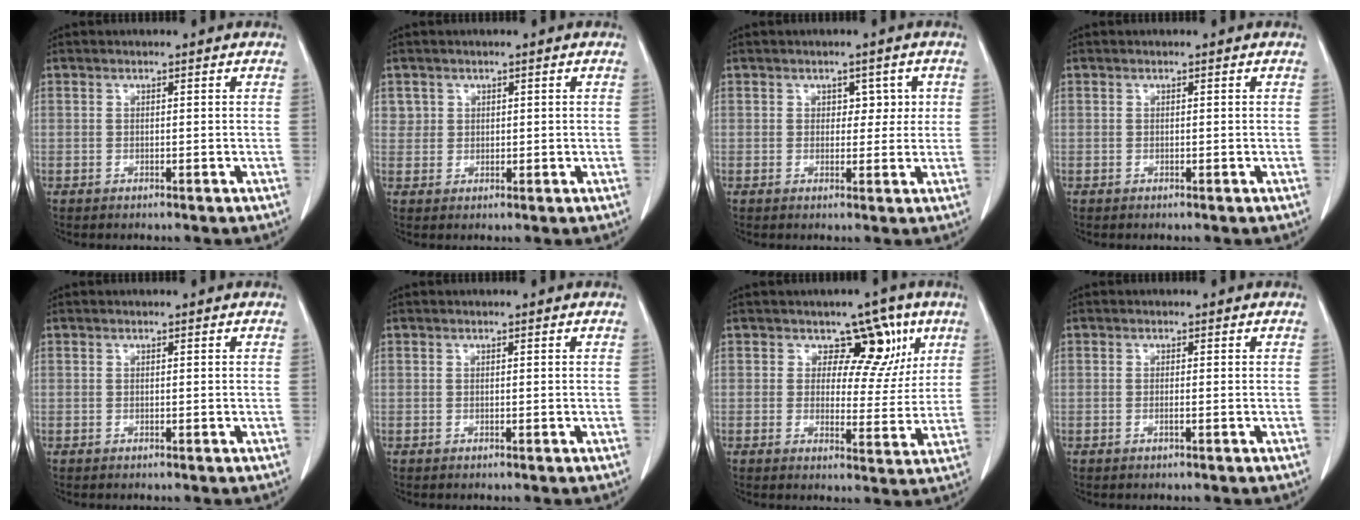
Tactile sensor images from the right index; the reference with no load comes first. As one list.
[{"total": 2.1, "force": [1.0, 1.8, -0.1], "torque": [0.017, 0.000, 0.011]}, {"total": 2.7, "force": [0.8, 1.9, 1.8], "torque": [-0.012, 0.007, 0.009]}, {"total": 0.0}, {"total": 0.0}, {"total": 0.0}, {"total": 7.2, "force": [3.5, 5.0, 3.7], "torque": [-0.019, 0.004, 0.044]}, {"total": 0.6, "force": [-0.2, 0.0, 0.6], "torque": [-0.013, -0.001, -0.004]}]